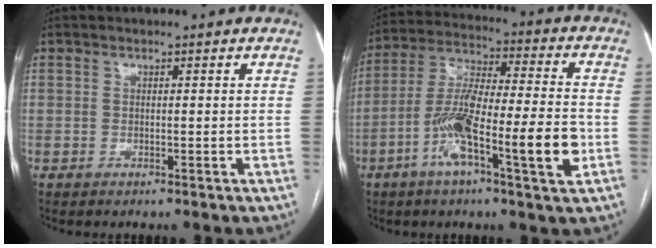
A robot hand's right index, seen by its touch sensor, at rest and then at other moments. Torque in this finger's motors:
{"motor_torque": [1.61, -0.51, 0.51, 0.21]}